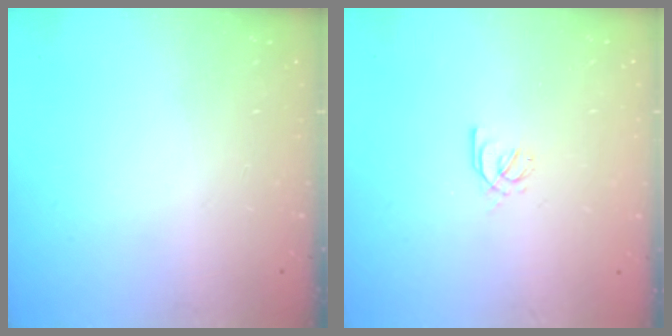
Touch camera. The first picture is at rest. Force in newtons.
{"total": 1.7, "press": 1.6, "slide": 0.5}